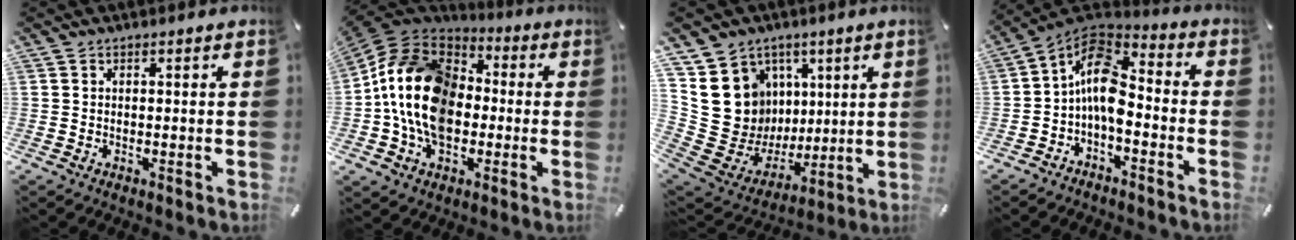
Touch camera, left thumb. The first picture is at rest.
{"total": 18.0, "force": [-2.7, 13.9, 11.0], "torque": [-0.238, 0.026, -0.057]}
{"total": 16.3, "force": [3.8, 15.3, 4.0], "torque": [-0.047, -0.040, 0.103]}
{"total": 11.9, "force": [-2.2, 7.5, 9.1], "torque": [-0.177, 0.010, -0.042]}